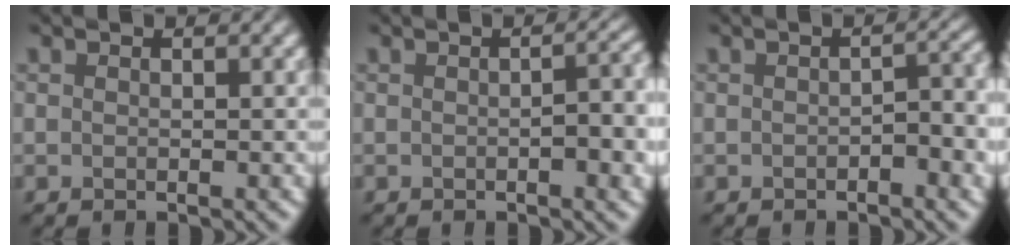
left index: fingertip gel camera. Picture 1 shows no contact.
{"total": 4.2, "force": [-0.4, 1.3, 3.9], "torque": [-0.045, 0.002, -0.002]}
{"total": 2.8, "force": [-0.8, 1.0, 2.4], "torque": [-0.034, 0.003, -0.013]}